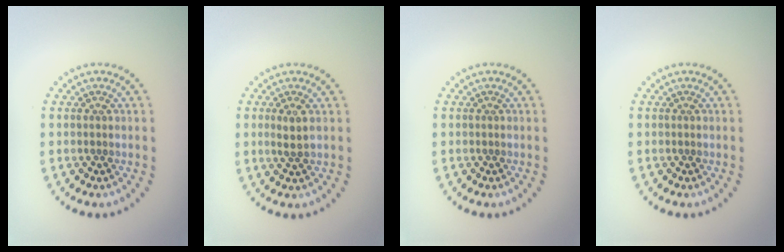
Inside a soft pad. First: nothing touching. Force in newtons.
{"total": 1.5, "press": 1.3, "slide": 0.8}
{"total": 0.0}
{"total": 0.0}